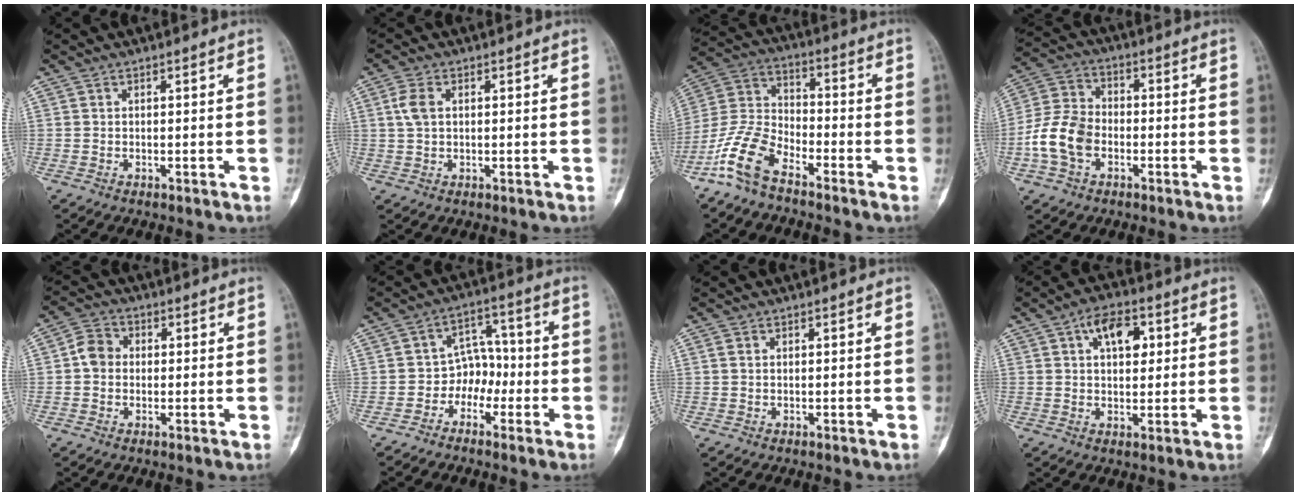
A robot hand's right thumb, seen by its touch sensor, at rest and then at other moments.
{"total": 3.7, "force": [0.9, 2.3, 2.8], "torque": [-0.067, 0.007, 0.017]}
{"total": 10.8, "force": [-7.4, 4.9, 6.2], "torque": [-0.139, 0.046, -0.159]}
{"total": 10.5, "force": [-3.0, 7.5, 6.7], "torque": [-0.129, 0.028, -0.065]}
{"total": 4.7, "force": [0.0, 4.0, 2.4], "torque": [-0.031, 0.012, -0.009]}
{"total": 6.2, "force": [-2.4, 5.0, 2.8], "torque": [0.005, 0.035, -0.053]}
{"total": 0.9, "force": [0.4, 0.5, 0.6], "torque": [-0.014, 0.004, 0.009]}
{"total": 7.8, "force": [2.8, 4.5, 5.8], "torque": [-0.069, 0.002, 0.039]}